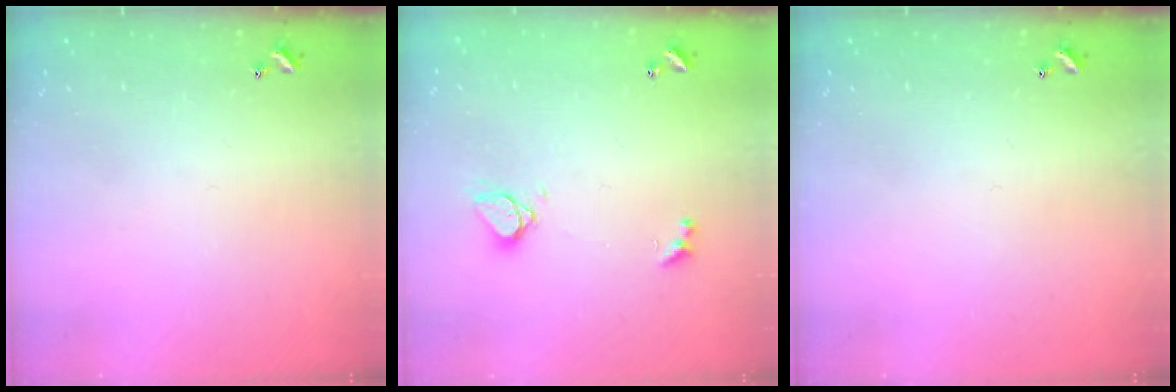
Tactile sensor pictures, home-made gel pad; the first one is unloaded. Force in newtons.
{"total": 2.1, "press": 2.1, "slide": 0.6}
{"total": 0.0}